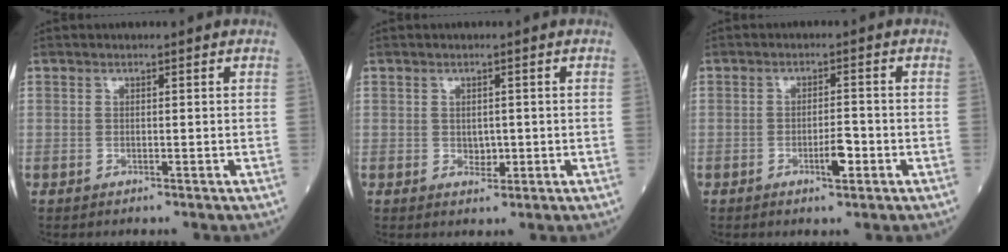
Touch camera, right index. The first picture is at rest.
{"total": 1.7, "force": [-0.1, 1.3, 1.1], "torque": [-0.015, 0.000, 0.003]}
{"total": 3.3, "force": [-1.4, 0.7, 2.8], "torque": [-0.046, 0.001, -0.021]}